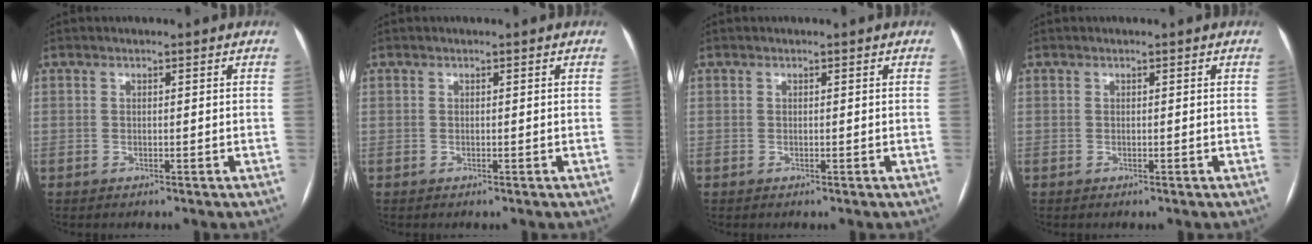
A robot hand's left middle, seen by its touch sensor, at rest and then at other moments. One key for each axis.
{"total": 0.0}
{"total": 0.0}
{"total": 0.0}